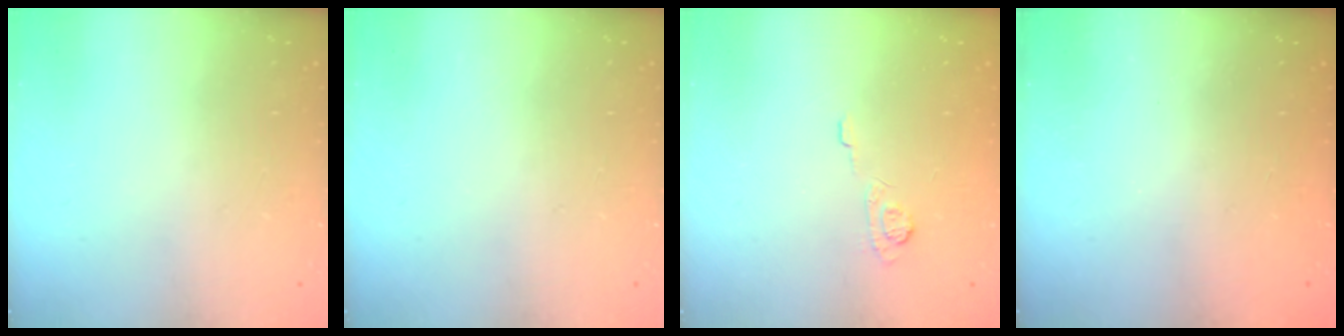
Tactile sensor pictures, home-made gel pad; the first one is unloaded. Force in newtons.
{"total": 0.0}
{"total": 6.0, "press": 5.7, "slide": 1.6}
{"total": 2.5, "press": 2.4, "slide": 0.8}